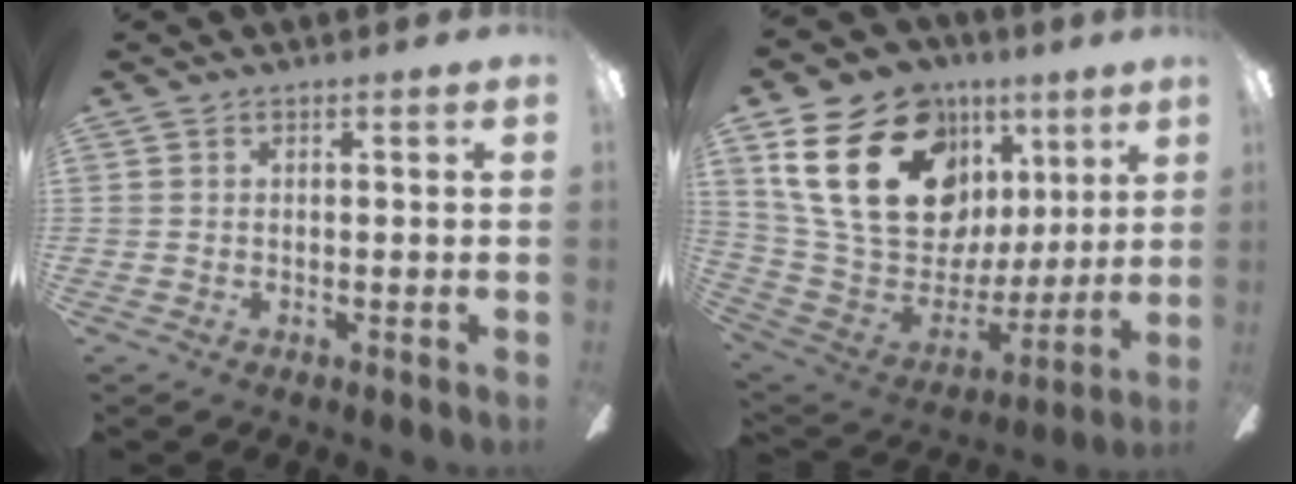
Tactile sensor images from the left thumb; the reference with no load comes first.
{"total": 26.6, "force": [11.3, 17.6, 16.5], "torque": [-0.310, -0.040, 0.224]}